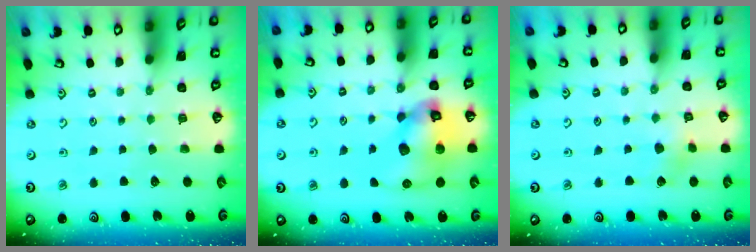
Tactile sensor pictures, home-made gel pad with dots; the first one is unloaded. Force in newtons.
{"total": 13.8, "press": 13.6, "slide": 2.1}
{"total": 5.0, "press": 4.9, "slide": 0.8}